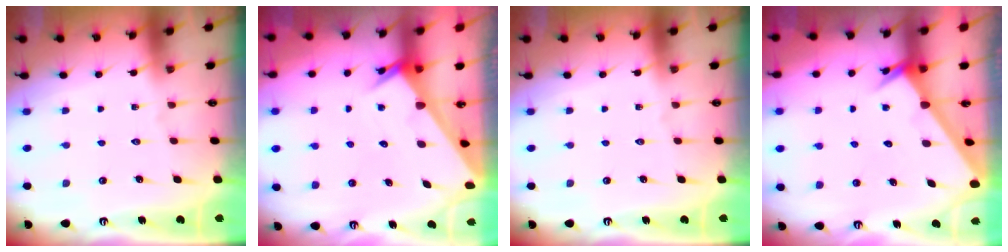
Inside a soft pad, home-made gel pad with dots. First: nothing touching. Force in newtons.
{"total": 2.1, "press": 2.1, "slide": 0.1}
{"total": 0.0}
{"total": 2.5, "press": 2.5, "slide": 0.1}